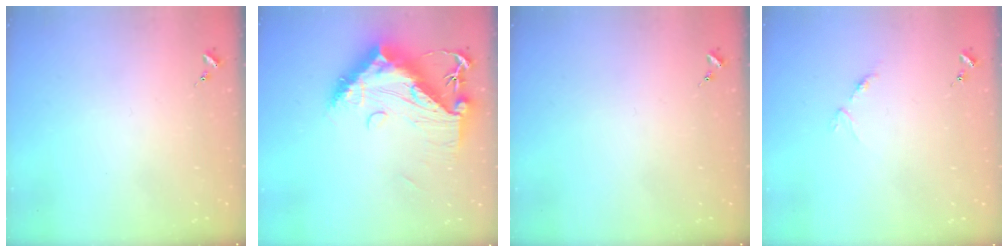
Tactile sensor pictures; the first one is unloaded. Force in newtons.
{"total": 16.8, "press": 16.7, "slide": 1.4}
{"total": 0.0}
{"total": 3.0, "press": 2.9, "slide": 0.4}